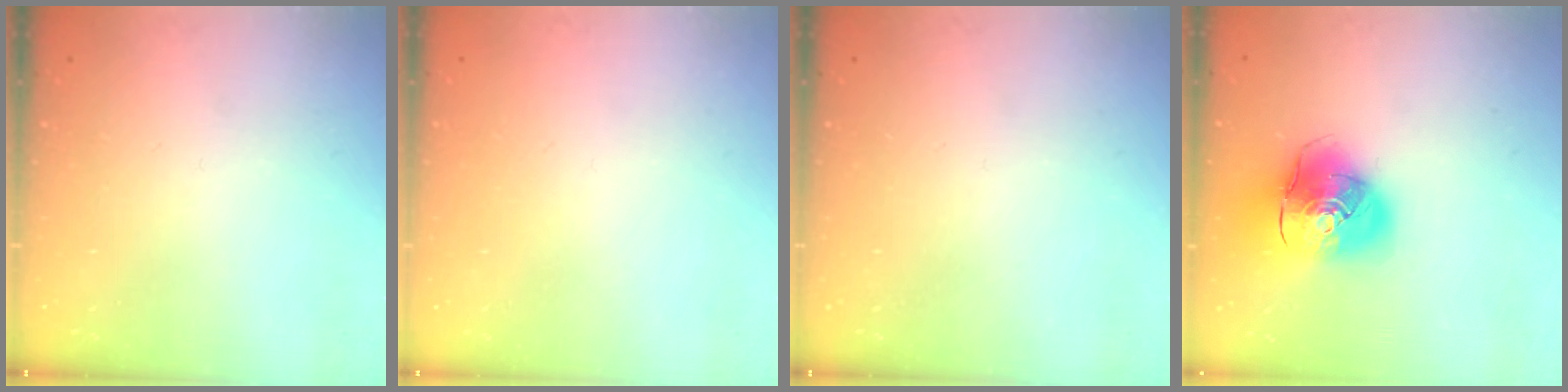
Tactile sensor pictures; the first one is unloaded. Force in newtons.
{"total": 0.8, "press": 0.8, "slide": 0.0}
{"total": 0.0}
{"total": 17.0, "press": 16.8, "slide": 2.6}